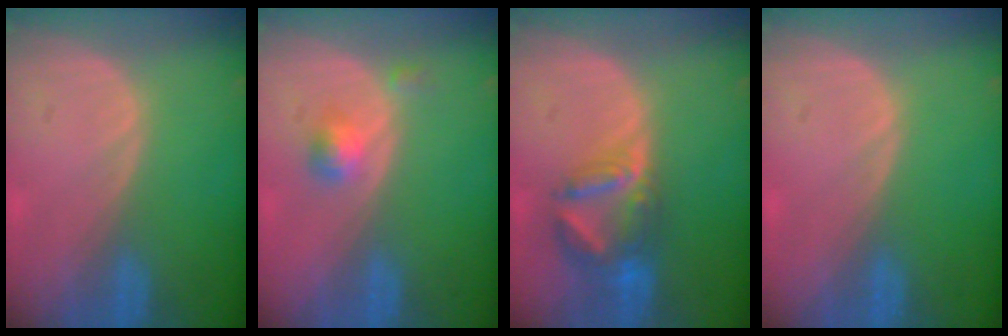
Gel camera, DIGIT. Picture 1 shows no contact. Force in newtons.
{"total": 2.6, "press": 2.4, "slide": 1.1}
{"total": 7.1, "press": 6.4, "slide": 3.2}
{"total": 0.0}